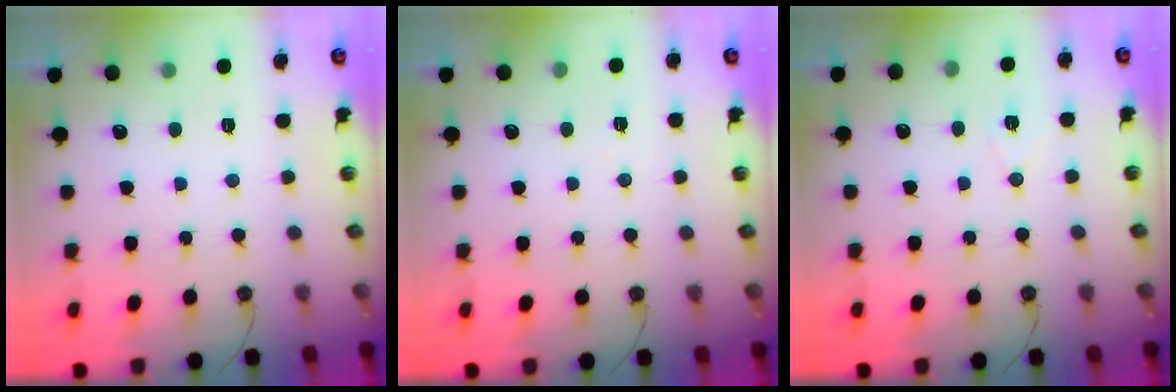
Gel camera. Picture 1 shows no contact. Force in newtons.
{"total": 5.3, "press": 3.2, "slide": 4.2}
{"total": 6.1, "press": 4.0, "slide": 4.6}